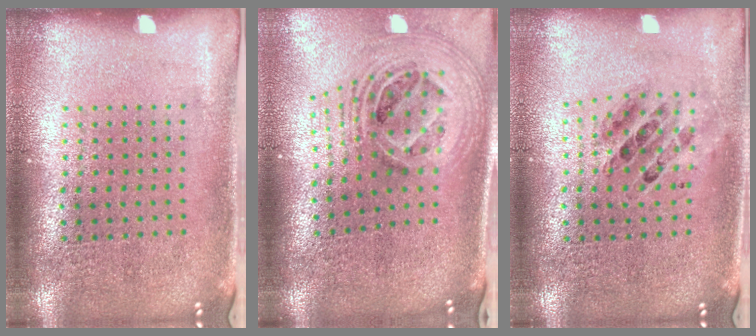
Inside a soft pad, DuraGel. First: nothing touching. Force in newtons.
{"total": 2.7, "press": 1.9, "slide": 1.9}
{"total": 0.7, "press": 0.7, "slide": 0.2}